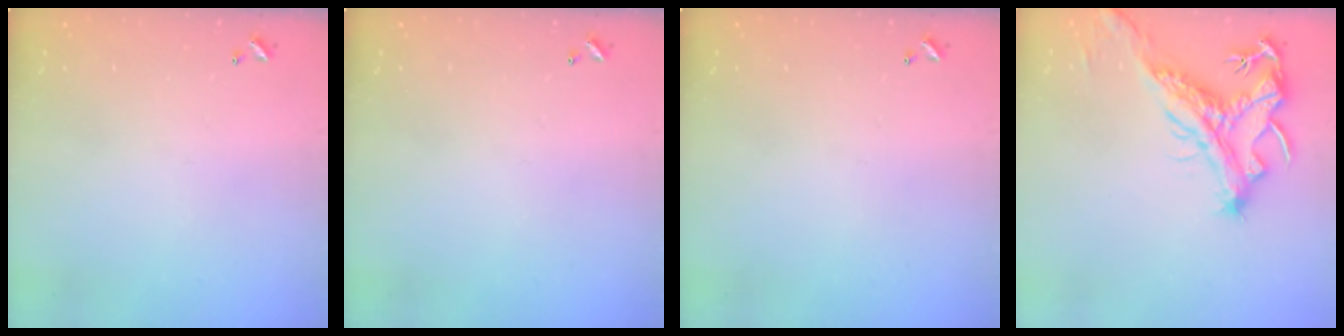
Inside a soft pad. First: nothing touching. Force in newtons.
{"total": 0.0}
{"total": 0.0}
{"total": 2.1, "press": 1.7, "slide": 1.2}